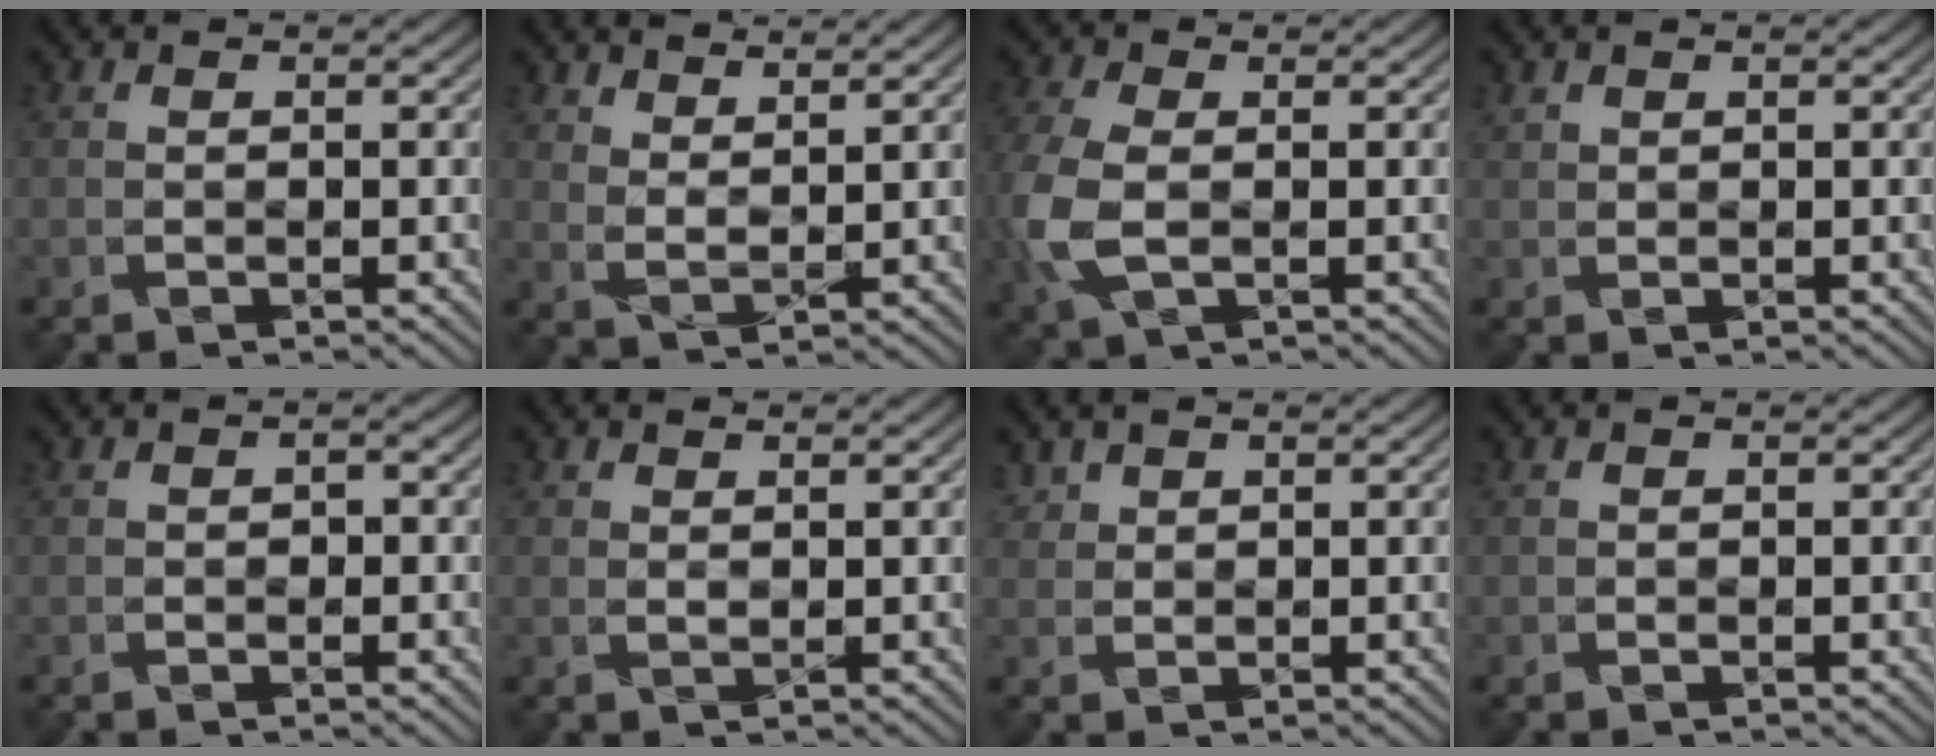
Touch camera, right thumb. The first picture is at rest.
{"total": 4.4, "force": [3.9, 1.0, 1.7], "torque": [-0.019, -0.012, 0.072]}
{"total": 6.2, "force": [-1.0, 3.7, 4.9], "torque": [-0.140, -0.008, -0.019]}
{"total": 0.7, "force": [0.7, 0.1, -0.1], "torque": [-0.001, 0.001, 0.016]}
{"total": 1.1, "force": [-0.1, 0.6, 0.9], "torque": [-0.012, 0.001, -0.004]}
{"total": 0.9, "force": [0.8, 0.1, 0.3], "torque": [-0.007, -0.002, 0.014]}
{"total": 1.6, "force": [1.4, 0.6, 0.1], "torque": [-0.004, 0.002, 0.034]}
{"total": 0.0}